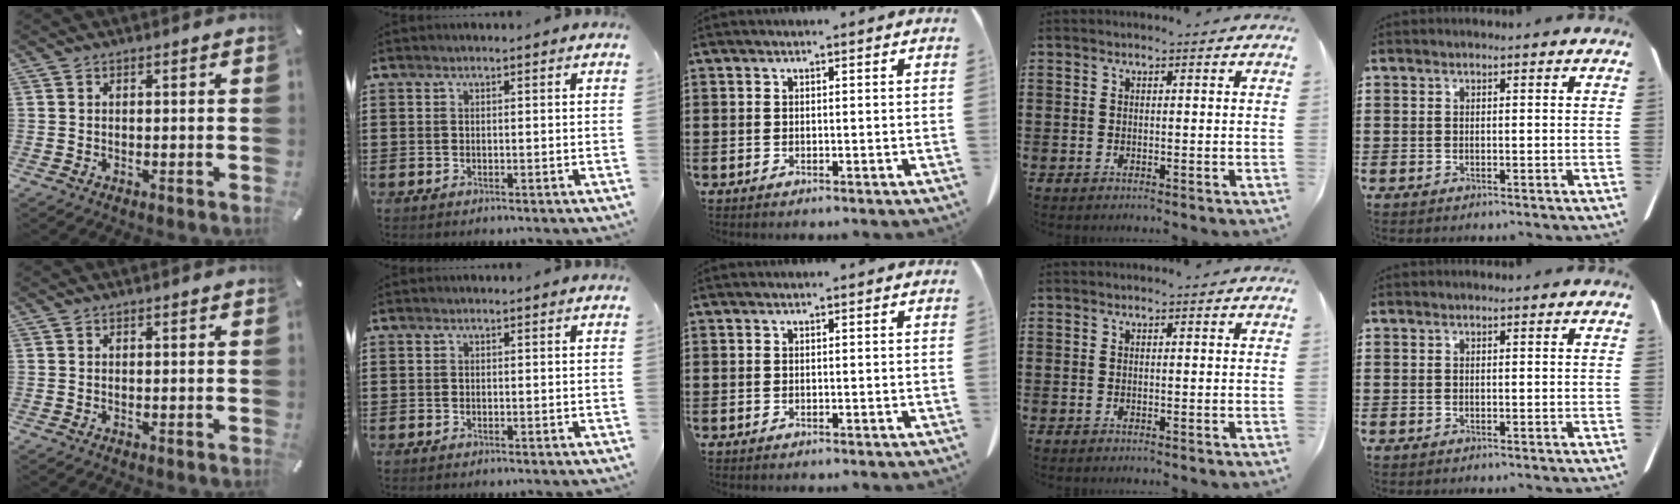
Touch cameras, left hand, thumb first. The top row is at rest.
{}